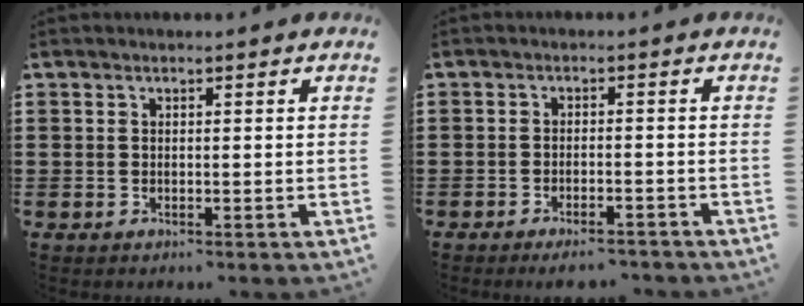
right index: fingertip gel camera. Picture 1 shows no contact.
{"total": 2.6, "force": [-2.5, 0.1, 0.9], "torque": [-0.018, -0.001, -0.049]}